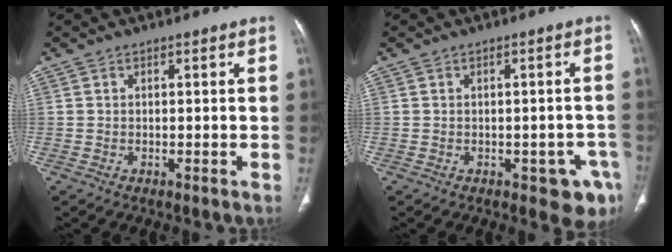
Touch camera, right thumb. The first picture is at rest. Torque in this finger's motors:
{"motor_torque": [1.16, 0.94, -0.29, -0.06, 0.11]}